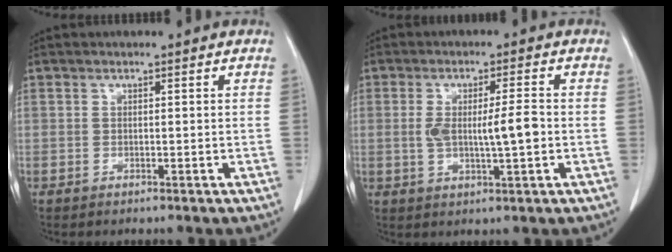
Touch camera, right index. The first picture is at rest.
{"total": 6.1, "force": [-0.3, 0.8, 6.1], "torque": [-0.107, 0.002, -0.001]}